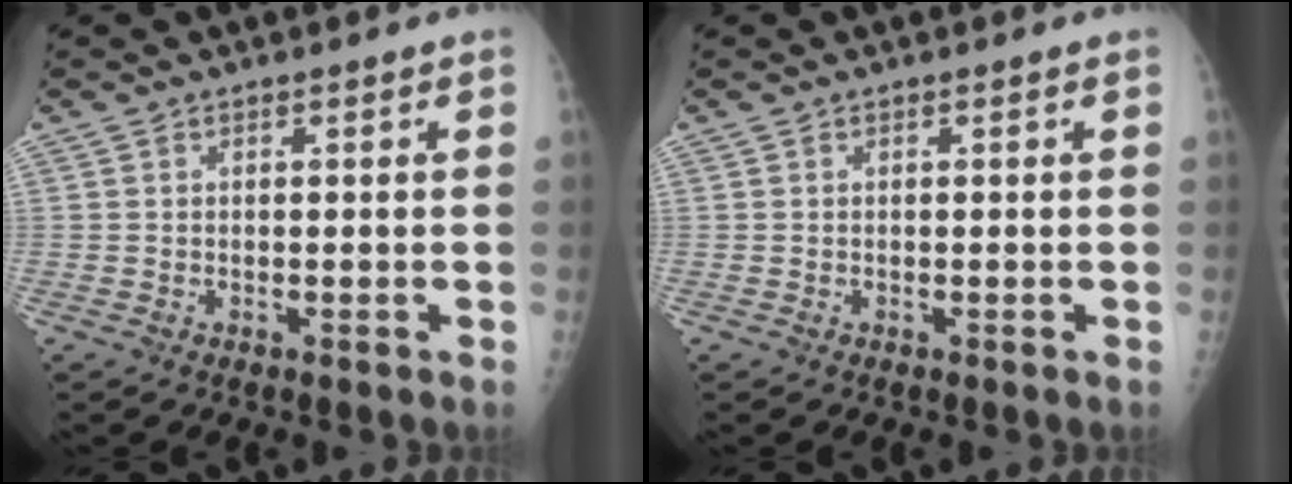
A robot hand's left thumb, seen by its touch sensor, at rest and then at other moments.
{"total": 0.0}